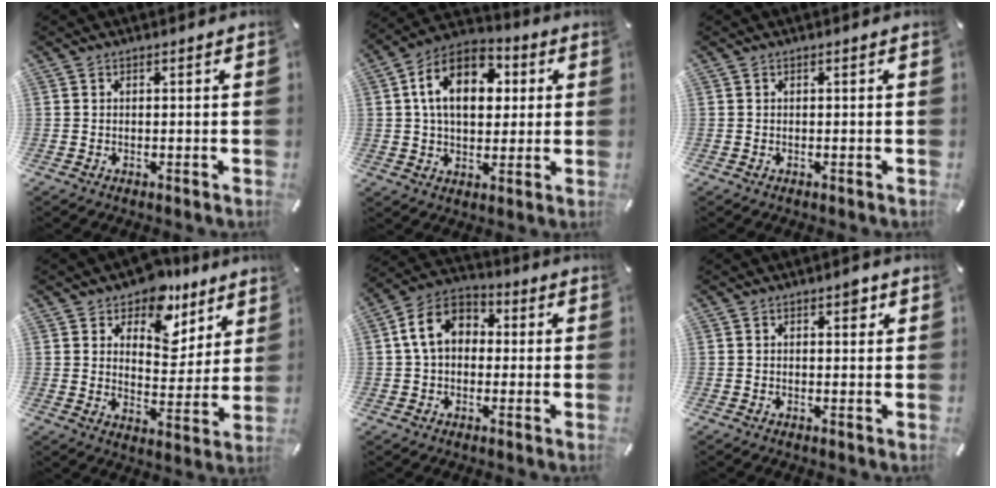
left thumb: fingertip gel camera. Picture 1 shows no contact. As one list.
[{"total": 14.3, "force": [3.5, 9.8, 9.9], "torque": [-0.179, 0.004, 0.057]}, {"total": 0.0}, {"total": 14.0, "force": [9.4, 6.5, 8.0], "torque": [-0.103, -0.069, 0.163]}, {"total": 9.9, "force": [0.7, 7.5, 6.4], "torque": [-0.137, 0.020, 0.012]}, {"total": 2.4, "force": [0.9, 1.4, 1.7], "torque": [-0.013, -0.002, 0.009]}]